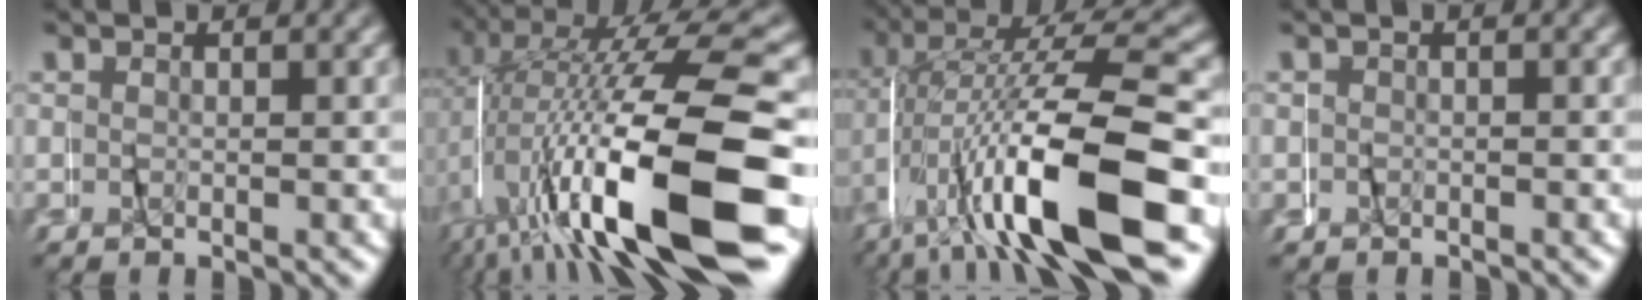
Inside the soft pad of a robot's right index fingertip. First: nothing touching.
{"total": 14.1, "force": [-3.0, 4.3, 13.1], "torque": [-0.223, -0.002, -0.027]}
{"total": 10.1, "force": [-1.7, 3.5, 9.4], "torque": [-0.173, 0.014, -0.021]}
{"total": 0.6, "force": [-0.1, 0.4, -0.5], "torque": [-0.004, 0.007, -0.005]}